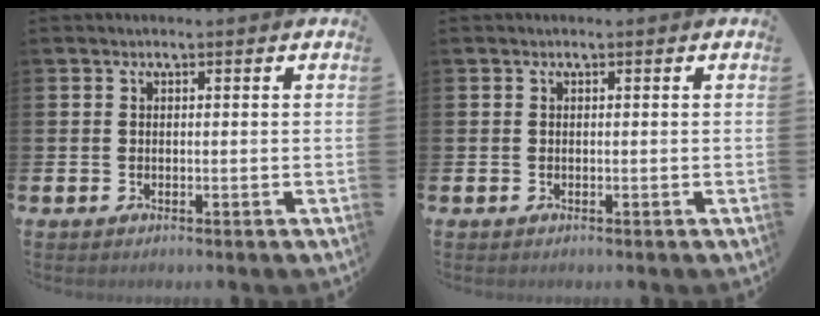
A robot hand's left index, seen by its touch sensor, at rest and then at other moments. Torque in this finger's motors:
{"motor_torque": [0.00, 0.00, 0.00, 0.00]}